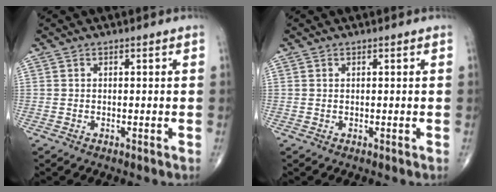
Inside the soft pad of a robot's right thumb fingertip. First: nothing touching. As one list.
[{"total": 0.0}]